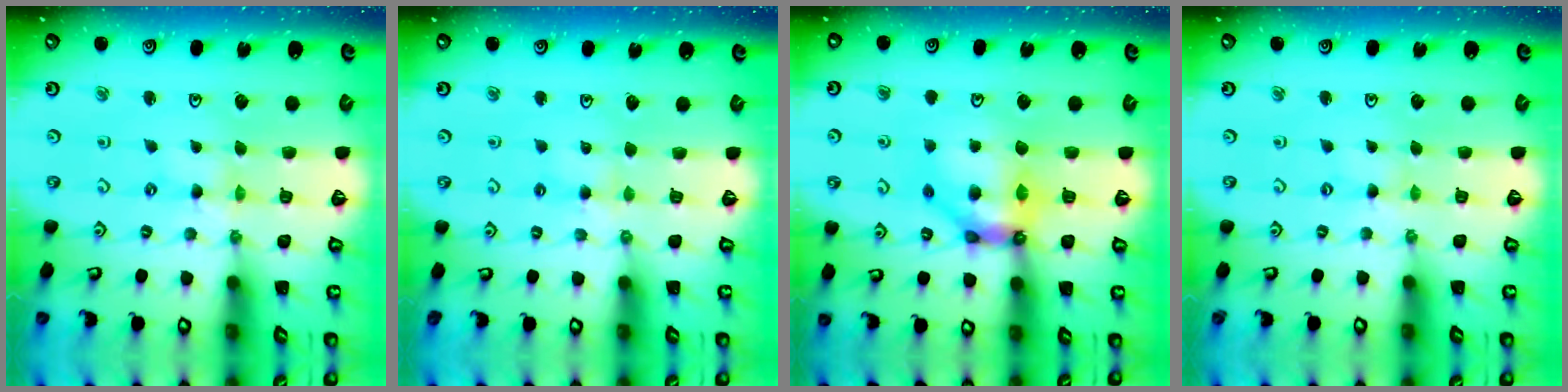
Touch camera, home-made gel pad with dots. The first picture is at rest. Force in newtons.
{"total": 2.7, "press": 2.7, "slide": 0.5}
{"total": 11.2, "press": 11.2, "slide": 1.0}
{"total": 0.0}